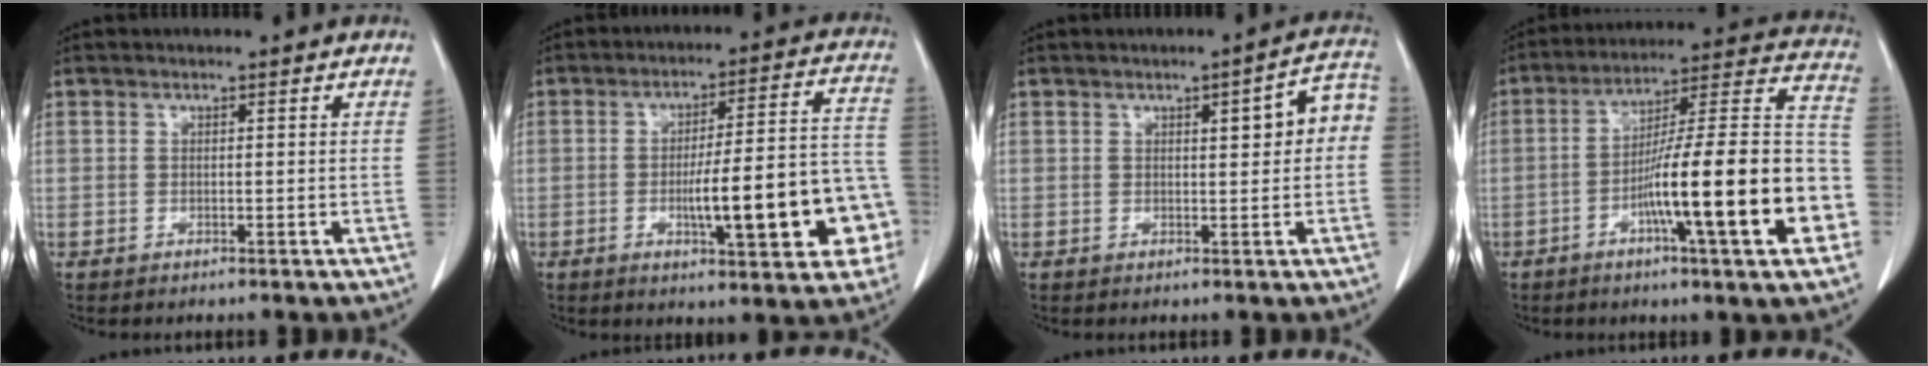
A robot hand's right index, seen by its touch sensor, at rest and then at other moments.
{"total": 16.8, "force": [-4.8, 3.0, 15.8], "torque": [-0.183, 0.031, -0.057]}
{"total": 5.8, "force": [0.8, 1.3, 5.6], "torque": [-0.069, 0.022, 0.007]}
{"total": 22.3, "force": [-6.9, 1.4, 21.2], "torque": [-0.261, 0.014, -0.106]}